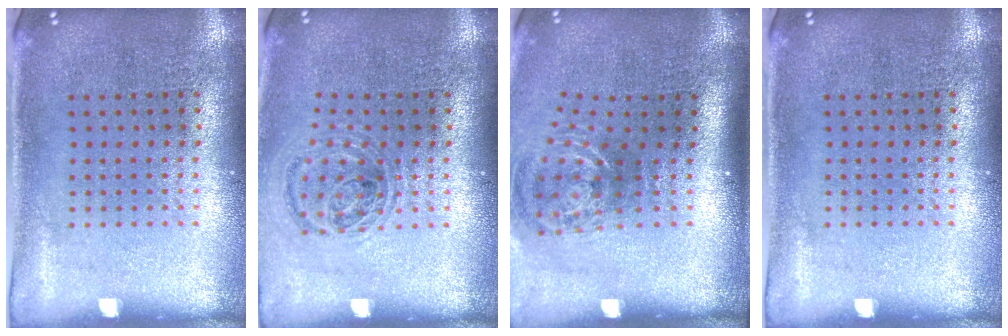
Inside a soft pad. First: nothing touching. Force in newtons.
{"total": 1.0, "press": 1.0, "slide": 0.1}
{"total": 1.8, "press": 1.3, "slide": 1.3}
{"total": 0.0}